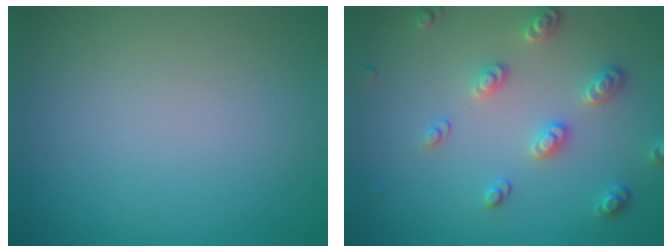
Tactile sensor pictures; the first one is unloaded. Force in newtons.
{"total": 2.9, "press": 2.7, "slide": 1.0}